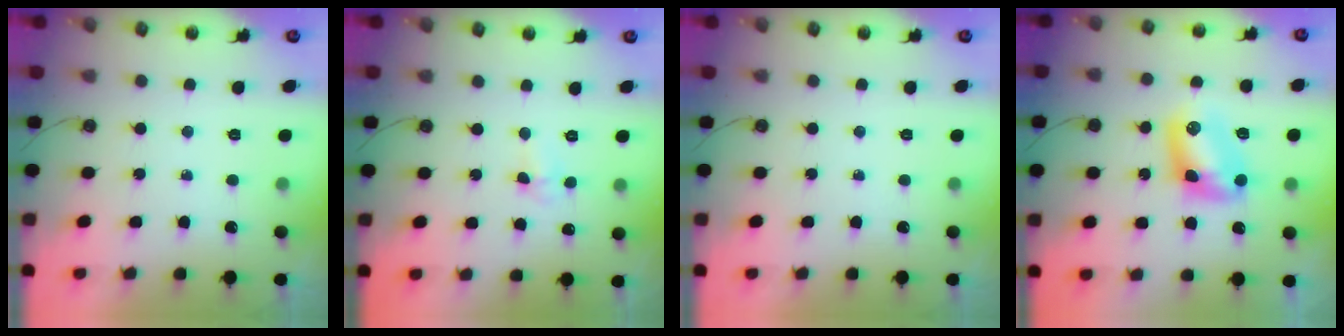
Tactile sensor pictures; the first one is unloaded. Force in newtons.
{"total": 3.0, "press": 2.8, "slide": 1.1}
{"total": 0.0}
{"total": 9.4, "press": 9.2, "slide": 1.6}